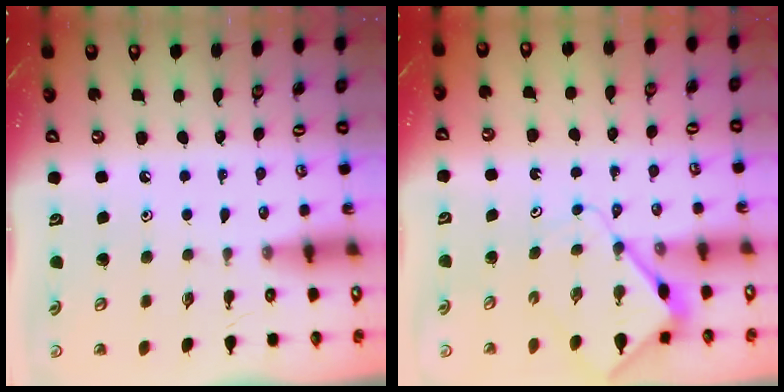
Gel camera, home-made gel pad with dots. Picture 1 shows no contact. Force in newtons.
{"total": 7.5, "press": 7.5, "slide": 0.8}